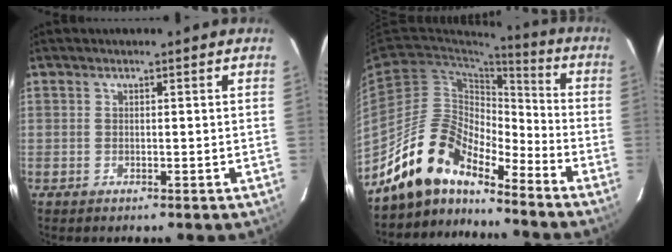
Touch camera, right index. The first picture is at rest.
{"total": 13.7, "force": [-12.3, 4.0, 4.6], "torque": [-0.092, 0.019, -0.238]}